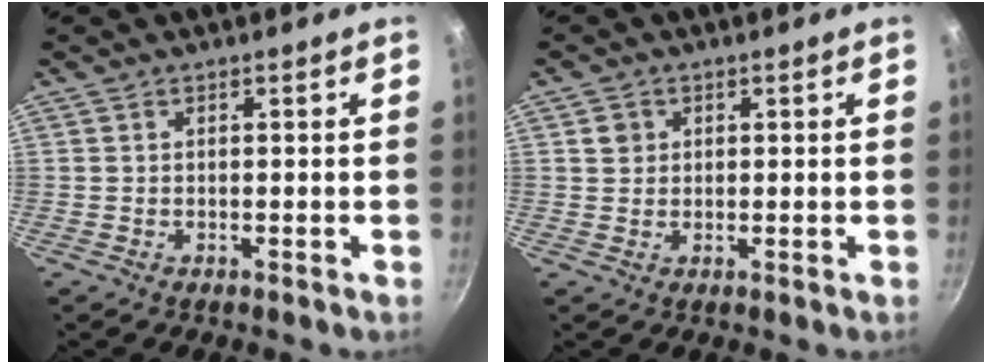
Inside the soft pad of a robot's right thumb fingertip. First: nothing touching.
{"total": 2.4, "force": [0.7, 2.2, 0.7], "torque": [0.000, 0.005, 0.010]}